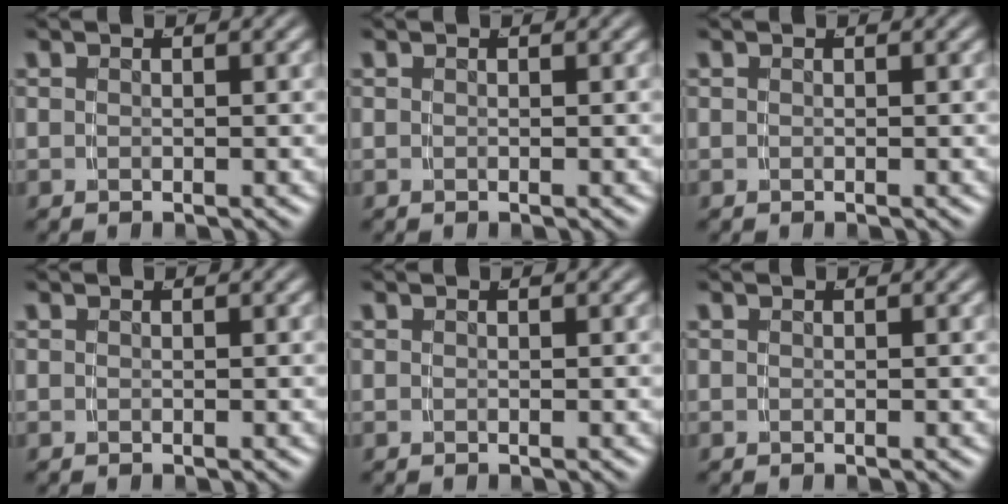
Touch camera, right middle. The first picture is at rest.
{"total": 0.0}
{"total": 0.0}
{"total": 0.0}
{"total": 0.0}
{"total": 0.0}